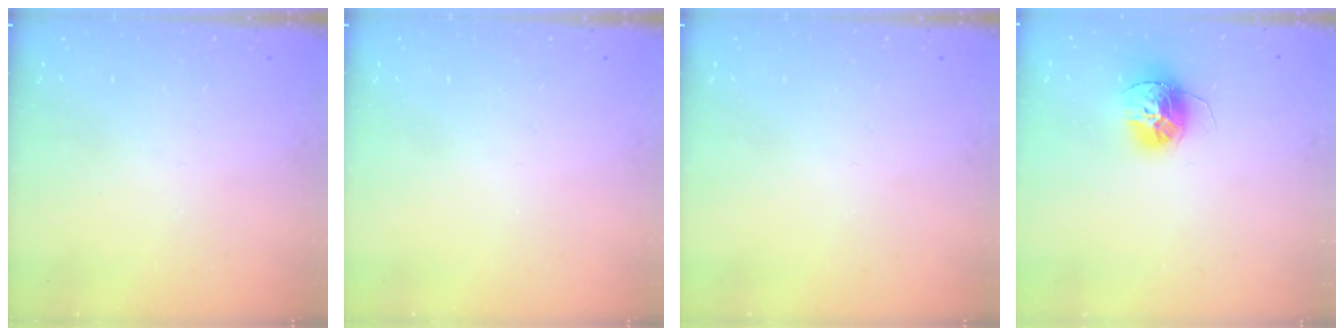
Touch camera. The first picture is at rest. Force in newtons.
{"total": 0.0}
{"total": 0.0}
{"total": 13.0, "press": 12.9, "slide": 1.2}